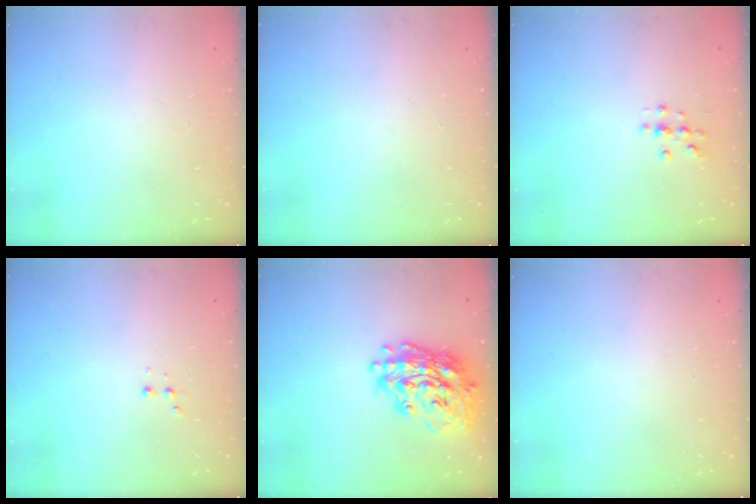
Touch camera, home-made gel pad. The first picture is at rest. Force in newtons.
{"total": 0.0}
{"total": 2.0, "press": 2.0, "slide": 0.2}
{"total": 2.9, "press": 2.7, "slide": 1.0}
{"total": 19.7, "press": 19.5, "slide": 2.7}
{"total": 0.0}